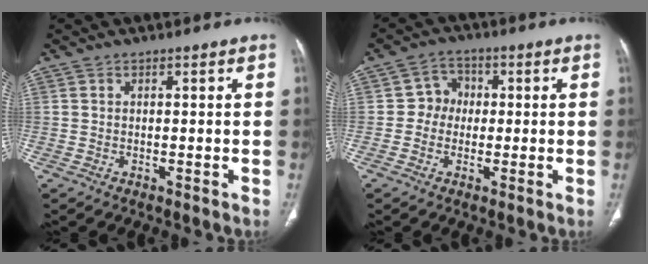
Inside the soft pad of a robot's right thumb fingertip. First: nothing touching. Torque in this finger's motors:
{"motor_torque": [-0.10, 0.11, 0.03, -0.03, 0.07]}